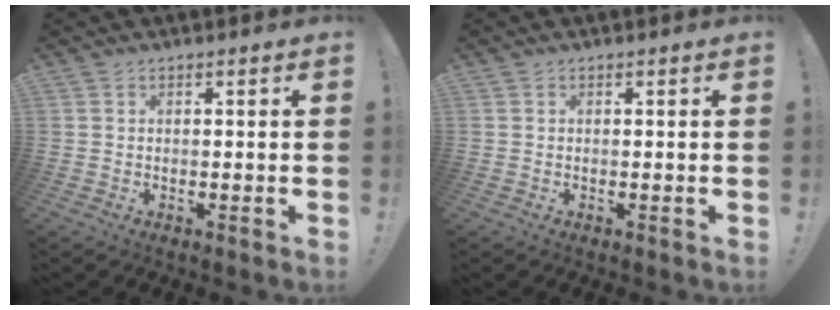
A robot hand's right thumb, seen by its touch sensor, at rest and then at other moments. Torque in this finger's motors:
{"motor_torque": [0.04, -0.09, 0.02, -0.03, -0.04]}